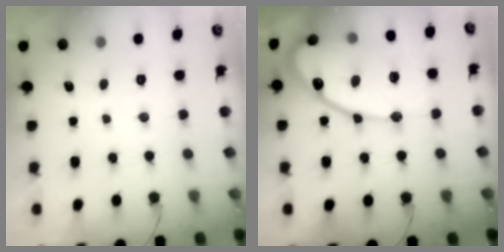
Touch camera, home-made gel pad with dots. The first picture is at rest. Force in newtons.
{"total": 18.3, "press": 18.2, "slide": 1.7}